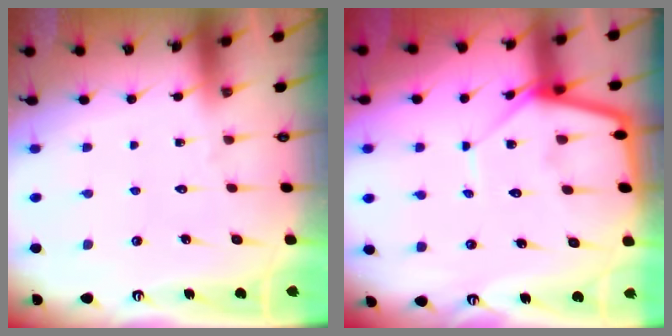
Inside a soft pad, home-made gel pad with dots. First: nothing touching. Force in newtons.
{"total": 10.5, "press": 10.4, "slide": 1.0}